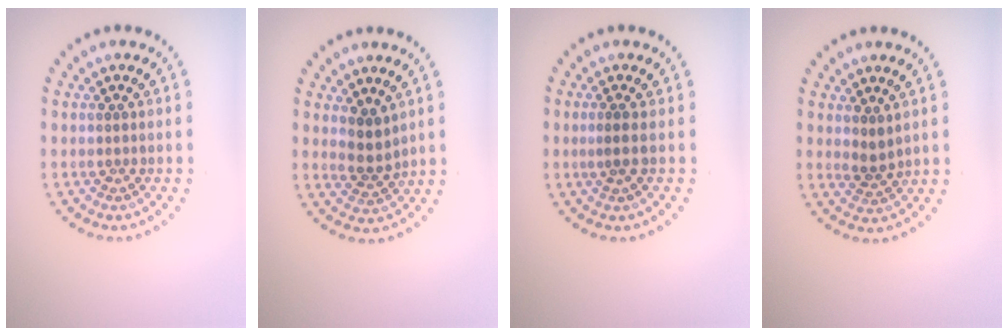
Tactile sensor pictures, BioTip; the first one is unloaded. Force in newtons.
{"total": 2.3, "press": 1.9, "slide": 1.4}
{"total": 1.0, "press": 0.7, "slide": 0.7}
{"total": 1.6, "press": 1.3, "slide": 0.9}